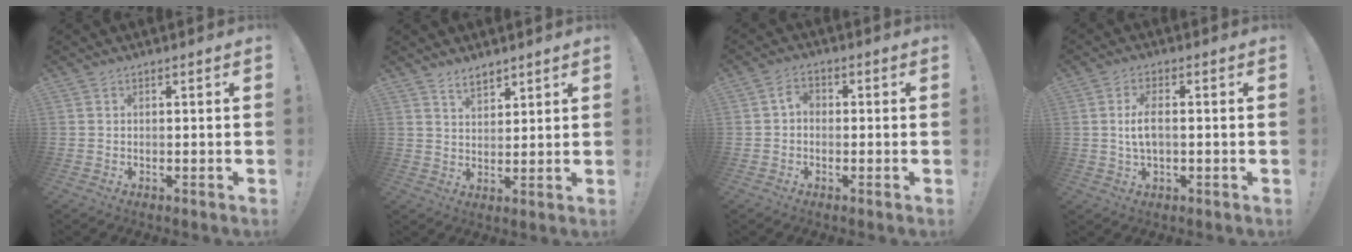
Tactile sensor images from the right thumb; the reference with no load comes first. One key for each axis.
{"total": 5.1, "fx": 4.3, "fy": 2.2, "fz": 1.6, "tx": -0.022, "ty": -0.026, "tz": 0.078}
{"total": 3.5, "fx": -0.6, "fy": 2.3, "fz": 2.6, "tx": -0.049, "ty": 0.014, "tz": -0.011}
{"total": 6.1, "fx": 0.1, "fy": 2.6, "fz": 5.5, "tx": -0.103, "ty": -0.001, "tz": -0.001}